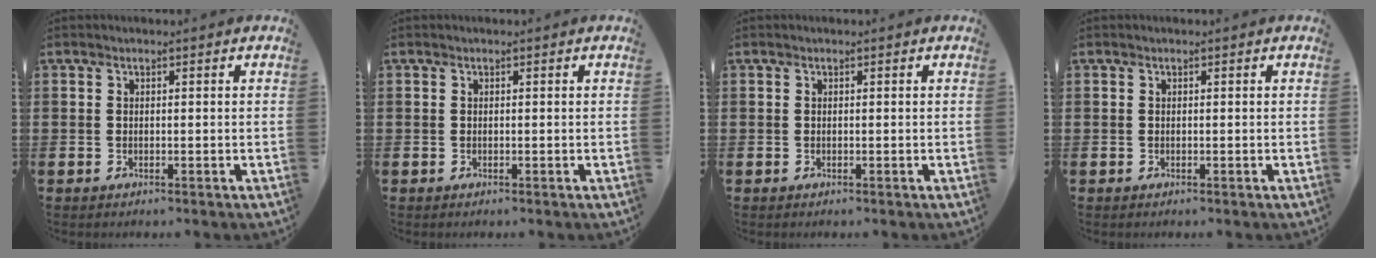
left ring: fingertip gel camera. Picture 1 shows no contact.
{"total": 0.0}
{"total": 0.0}
{"total": 0.0}